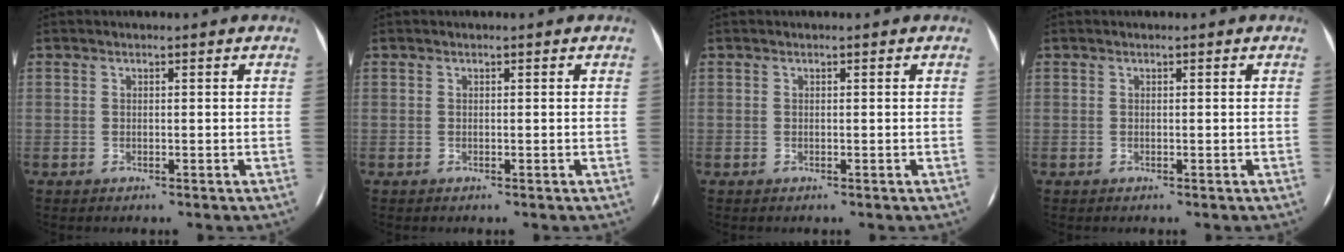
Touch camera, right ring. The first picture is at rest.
{"total": 0.0}
{"total": 0.0}
{"total": 0.0}